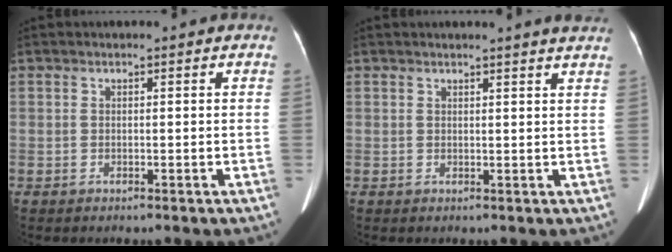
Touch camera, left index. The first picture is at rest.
{"total": 4.6, "force": [4.1, -0.7, 1.8], "torque": [-0.024, -0.001, 0.028]}